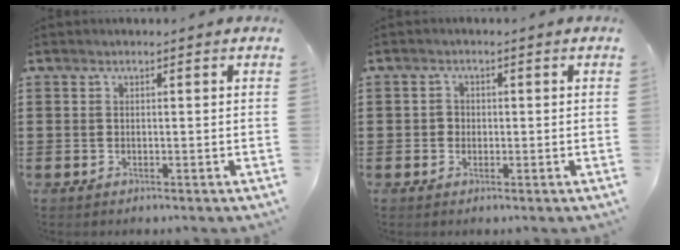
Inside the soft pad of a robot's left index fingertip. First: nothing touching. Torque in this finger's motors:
{"motor_torque": [0.28, 0.24, 0.05, 0.00]}